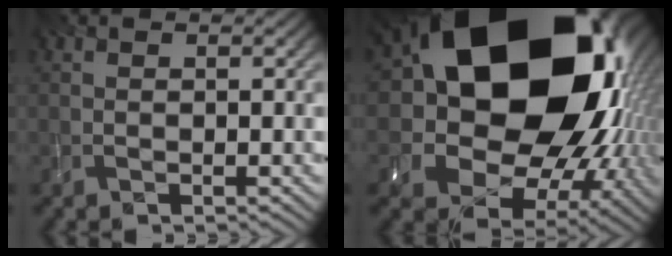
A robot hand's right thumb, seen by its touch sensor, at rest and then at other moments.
{"total": 23.4, "force": [4.9, 17.7, 14.5], "torque": [-0.281, -0.067, 0.131]}